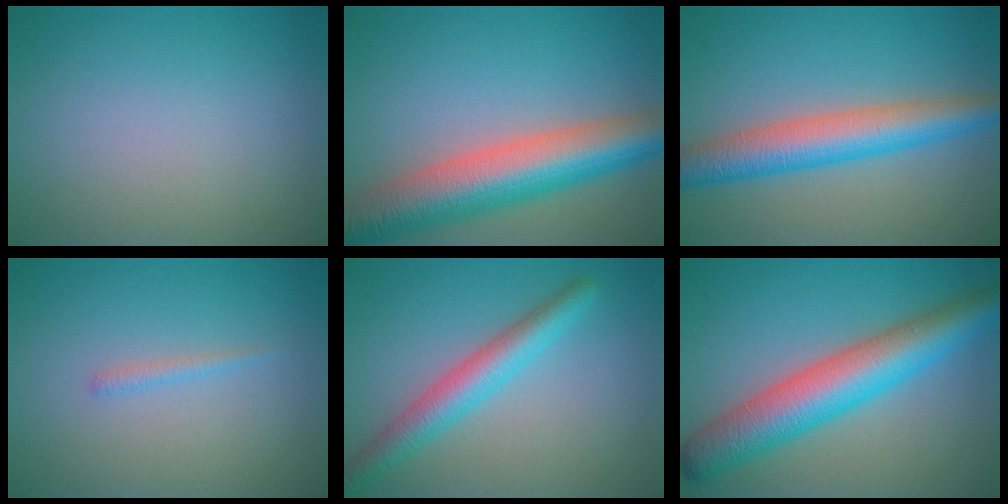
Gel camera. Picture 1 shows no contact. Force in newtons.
{"total": 9.8, "press": 9.8, "slide": 0.1}
{"total": 6.3, "press": 6.3, "slide": 0.1}
{"total": 0.8, "press": 0.8, "slide": 0.1}
{"total": 4.3, "press": 4.3, "slide": 0.1}
{"total": 8.7, "press": 8.7, "slide": 0.1}